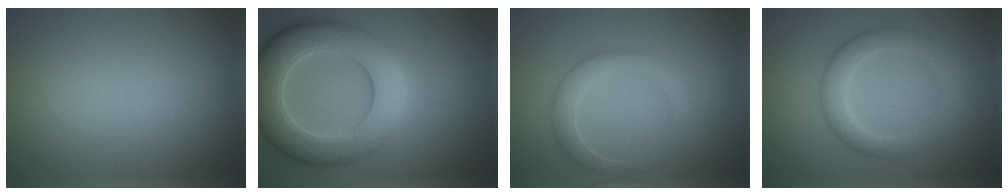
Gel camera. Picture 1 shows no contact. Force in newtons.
{"total": 10.1, "press": 10.1, "slide": 0.8}
{"total": 2.7, "press": 2.7, "slide": 0.2}
{"total": 3.5, "press": 3.5, "slide": 0.2}